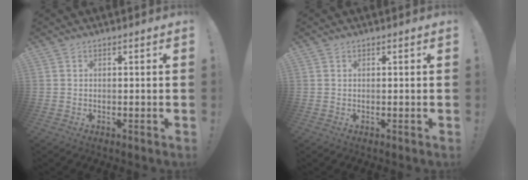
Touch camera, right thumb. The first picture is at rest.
{"total": 0.0}